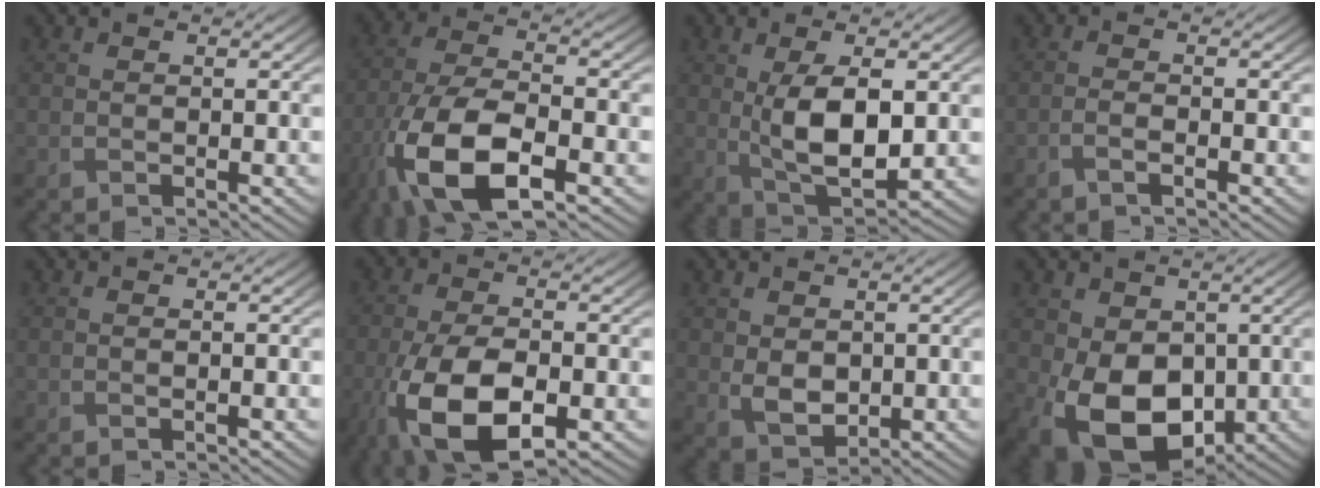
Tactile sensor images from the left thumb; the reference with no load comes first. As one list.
[{"total": 13.6, "force": [-6.4, 5.8, 10.5], "torque": [-0.235, -0.028, -0.133]}, {"total": 8.4, "force": [0.2, 3.8, 7.5], "torque": [-0.151, -0.007, 0.012]}, {"total": 1.5, "force": [-1.0, 0.2, 1.1], "torque": [-0.022, 0.005, -0.023]}, {"total": 0.0}, {"total": 13.0, "force": [-5.2, 6.4, 10.1], "torque": [-0.227, -0.038, -0.089]}, {"total": 3.5, "force": [0.4, 2.6, 2.4], "torque": [-0.053, -0.007, 0.013]}, {"total": 12.7, "force": [-2.8, 8.7, 8.9], "torque": [-0.180, -0.035, -0.044]}]